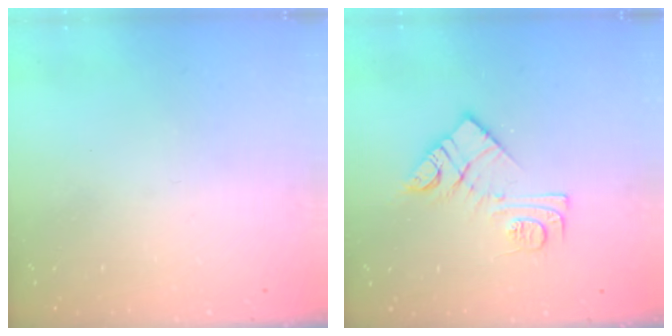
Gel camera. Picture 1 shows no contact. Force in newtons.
{"total": 11.8, "press": 11.8, "slide": 0.6}